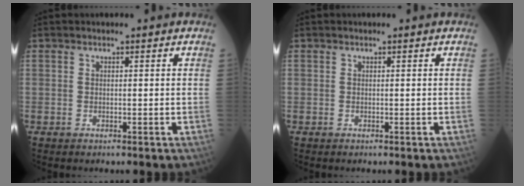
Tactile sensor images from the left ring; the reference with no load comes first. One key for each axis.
{"total": 0.0}